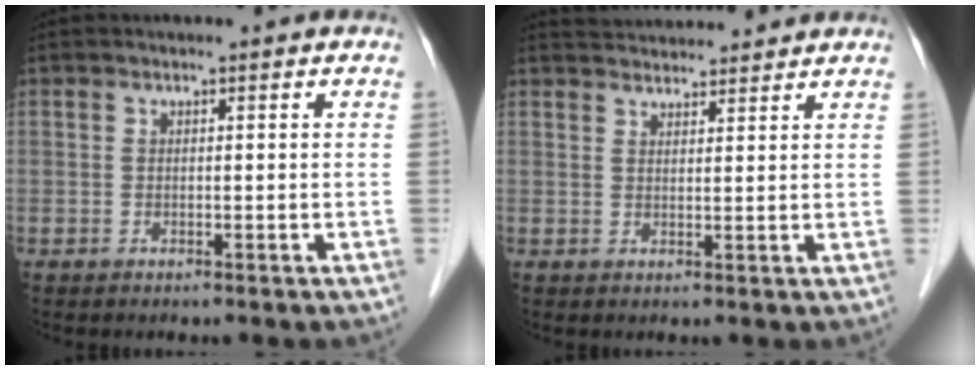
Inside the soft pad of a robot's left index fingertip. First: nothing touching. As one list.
[{"total": 7.3, "force": [7.1, 1.0, 1.3], "torque": [-0.021, 0.031, 0.100]}]